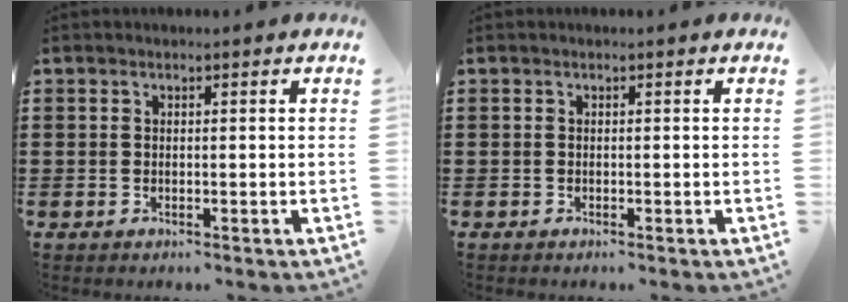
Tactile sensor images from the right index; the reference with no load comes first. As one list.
[{"total": 0.0}]